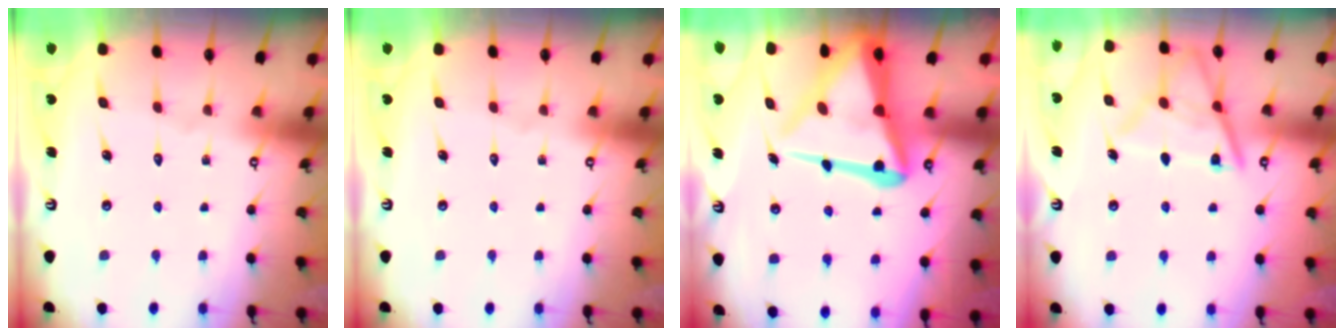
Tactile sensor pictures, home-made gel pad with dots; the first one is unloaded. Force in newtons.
{"total": 0.0}
{"total": 17.2, "press": 17.1, "slide": 1.7}
{"total": 13.1, "press": 13.0, "slide": 1.5}